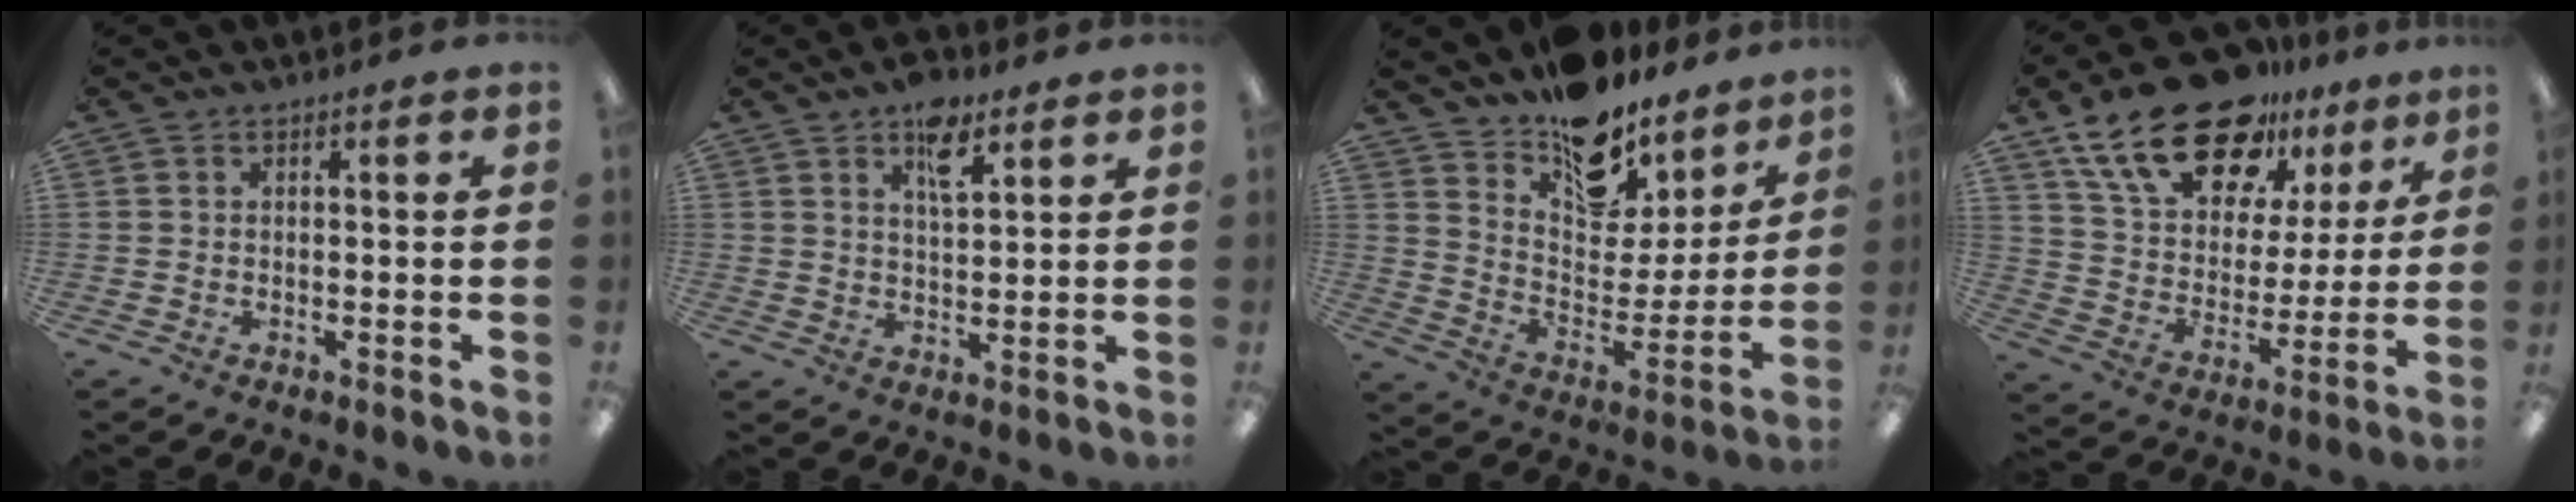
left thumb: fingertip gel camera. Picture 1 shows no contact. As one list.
[{"total": 7.5, "force": [4.6, 3.4, 4.9], "torque": [-0.066, -0.020, 0.077]}, {"total": 16.3, "force": [13.0, 8.3, 5.3], "torque": [-0.072, -0.110, 0.229]}, {"total": 22.5, "force": [15.7, 11.0, 11.8], "torque": [-0.204, -0.091, 0.280]}]